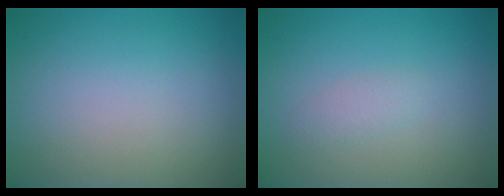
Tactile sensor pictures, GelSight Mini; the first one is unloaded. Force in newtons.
{"total": 1.2, "press": 1.2, "slide": 0.1}